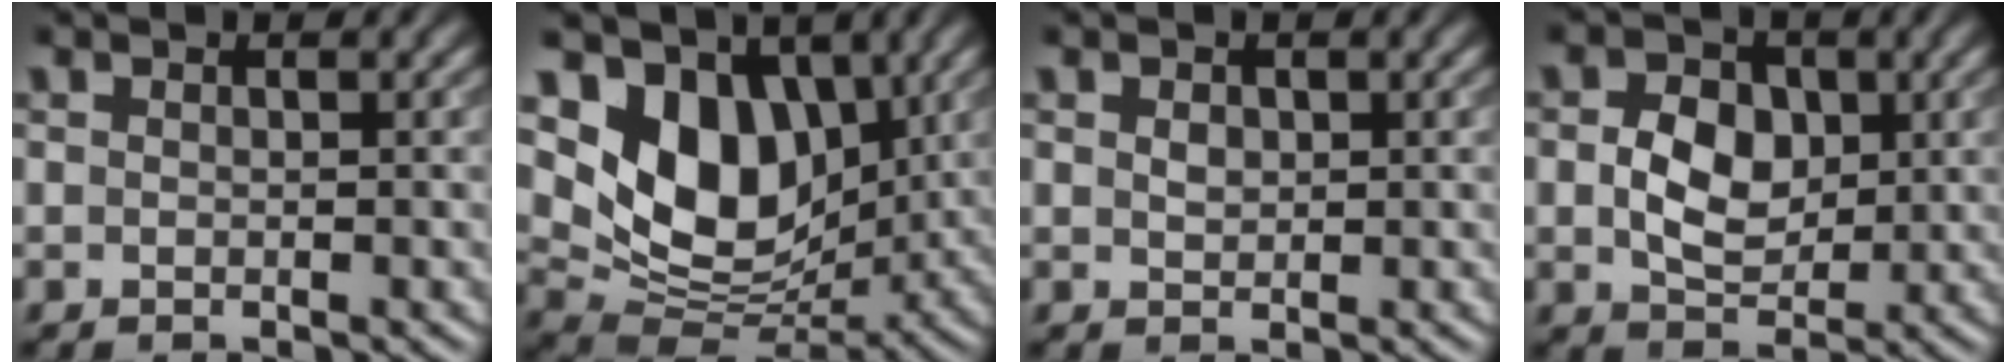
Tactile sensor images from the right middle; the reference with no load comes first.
{"total": 8.8, "force": [3.2, 6.0, 5.6], "torque": [-0.104, -0.020, 0.050]}
{"total": 0.9, "force": [0.3, 0.7, 0.5], "torque": [-0.012, -0.001, 0.007]}
{"total": 4.6, "force": [0.4, 3.3, 3.2], "torque": [-0.060, -0.002, 0.005]}